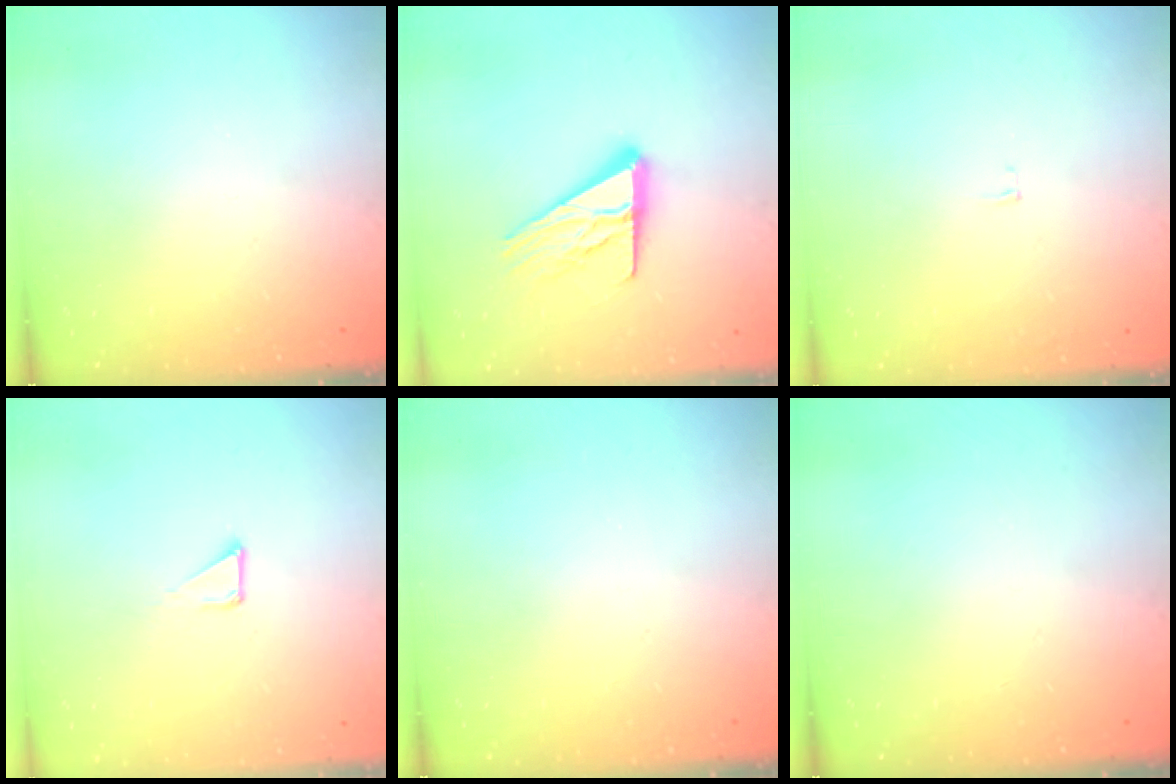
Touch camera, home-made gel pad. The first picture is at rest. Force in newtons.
{"total": 13.9, "press": 13.9, "slide": 1.1}
{"total": 2.4, "press": 2.4, "slide": 0.2}
{"total": 2.8, "press": 2.8, "slide": 0.1}
{"total": 0.0}
{"total": 0.0}